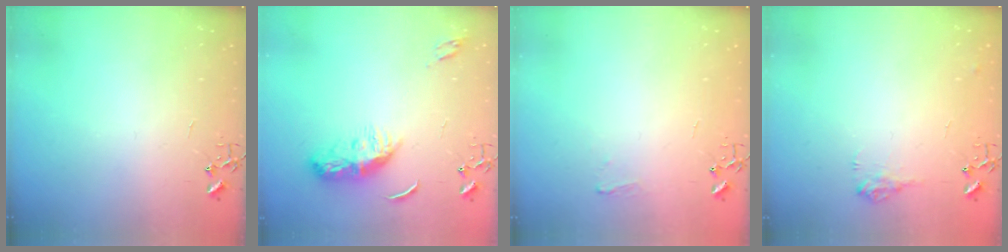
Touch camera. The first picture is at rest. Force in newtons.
{"total": 10.4, "press": 10.4, "slide": 0.0}
{"total": 5.2, "press": 5.1, "slide": 0.6}
{"total": 8.1, "press": 8.1, "slide": 0.3}